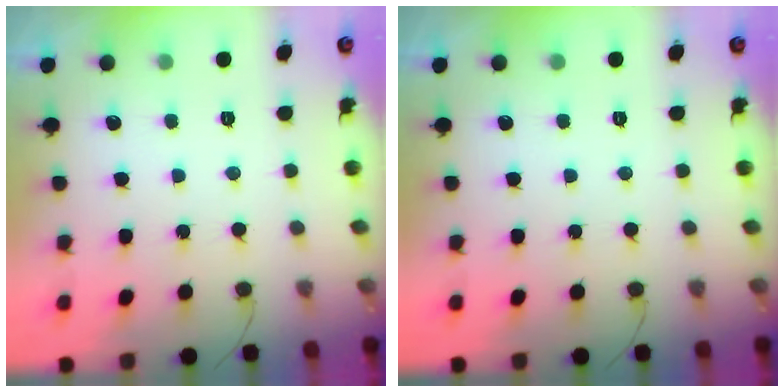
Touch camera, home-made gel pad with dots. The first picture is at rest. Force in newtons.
{"total": 0.0}